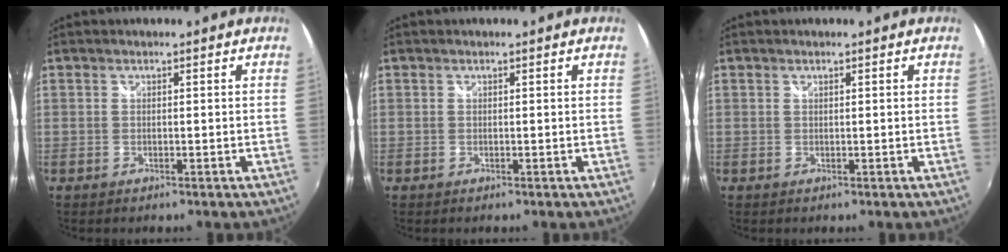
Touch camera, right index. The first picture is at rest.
{"total": 0.0}
{"total": 0.0}